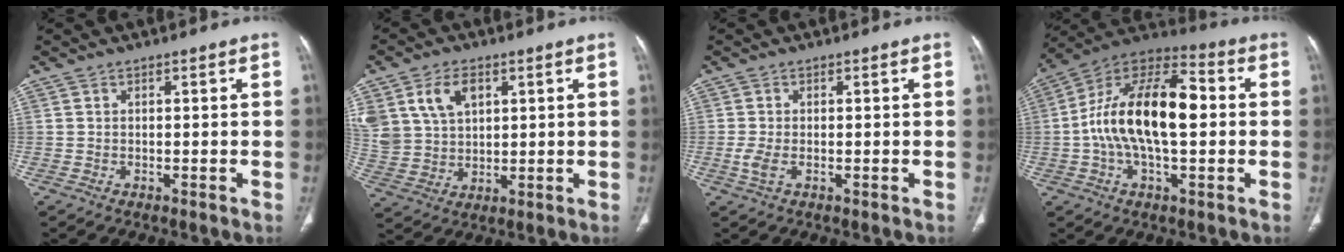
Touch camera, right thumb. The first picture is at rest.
{"total": 12.8, "force": [5.3, 8.9, 7.5], "torque": [-0.154, -0.008, 0.115]}
{"total": 2.3, "force": [-1.4, 1.5, 1.1], "torque": [-0.021, 0.010, -0.029]}
{"total": 19.7, "force": [0.4, 9.5, 17.2], "torque": [-0.303, 0.038, -0.002]}